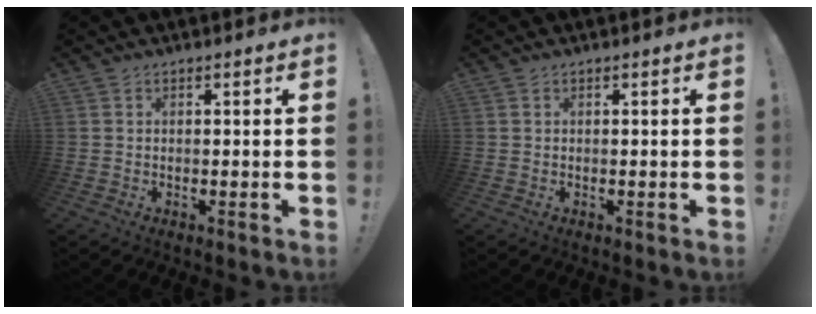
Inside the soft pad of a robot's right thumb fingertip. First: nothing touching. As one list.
[{"total": 0.0}]